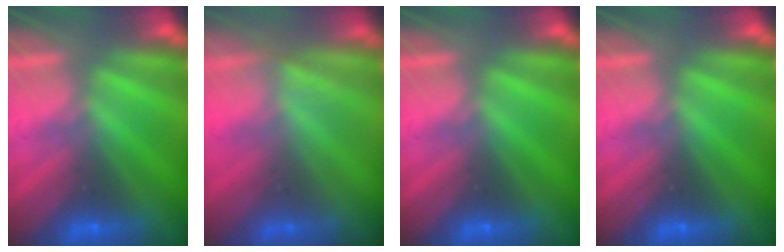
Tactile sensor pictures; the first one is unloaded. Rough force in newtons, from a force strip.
{"total": 1.5}
{"total": 0.0}
{"total": 0.0}